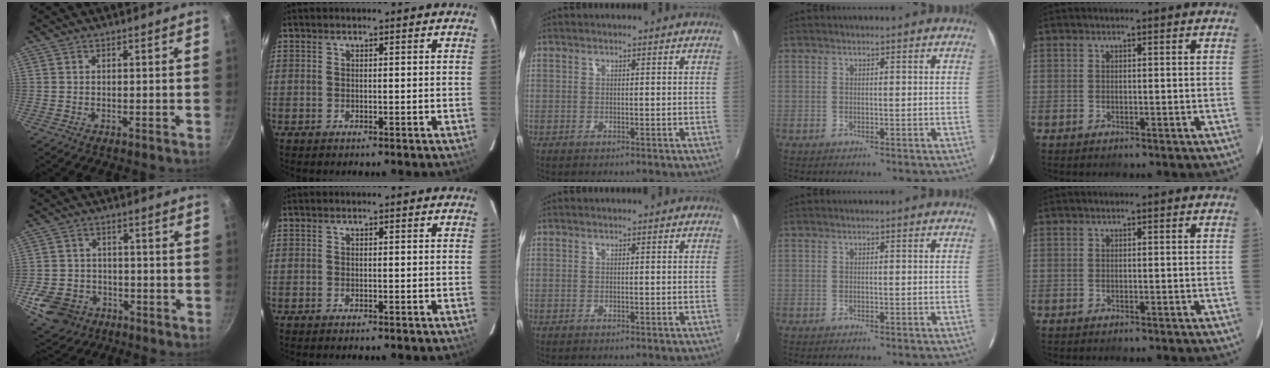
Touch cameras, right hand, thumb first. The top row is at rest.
{"thumb": {"total": 10.9, "force": [-4.6, 8.6, 4.9], "torque": [-0.079, 0.029, -0.069]}}